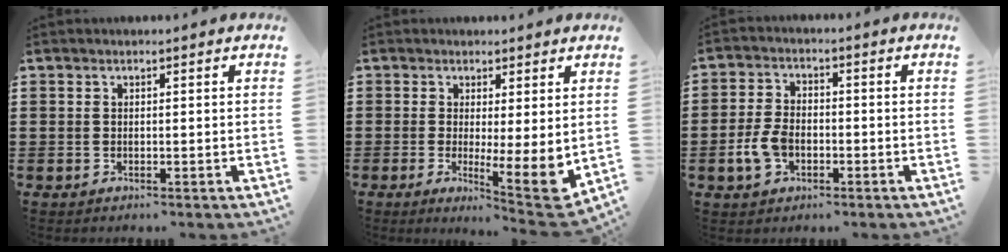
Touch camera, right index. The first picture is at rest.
{"total": 5.7, "force": [0.7, 0.9, 5.6], "torque": [-0.079, -0.031, 0.016]}
{"total": 5.6, "force": [-1.7, 3.5, 4.0], "torque": [-0.099, 0.000, -0.035]}